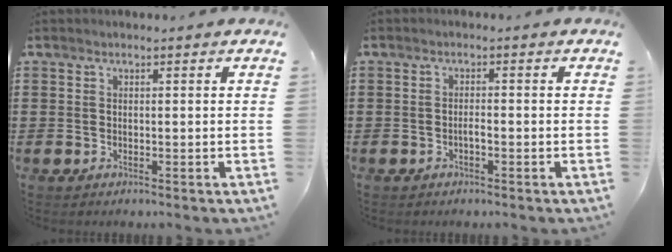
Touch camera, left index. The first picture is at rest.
{"total": 1.2, "force": [-0.6, 0.2, 1.0], "torque": [-0.020, -0.001, -0.010]}